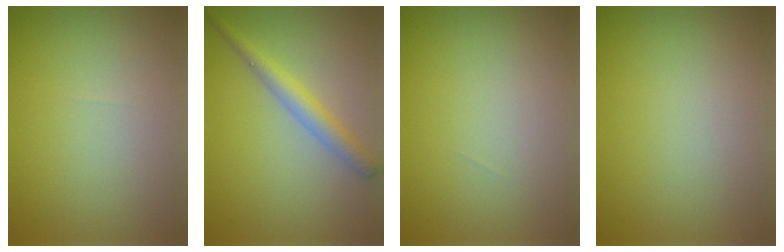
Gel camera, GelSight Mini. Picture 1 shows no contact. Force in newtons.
{"total": 2.7, "press": 2.7, "slide": 0.1}
{"total": 0.0}
{"total": 0.0}